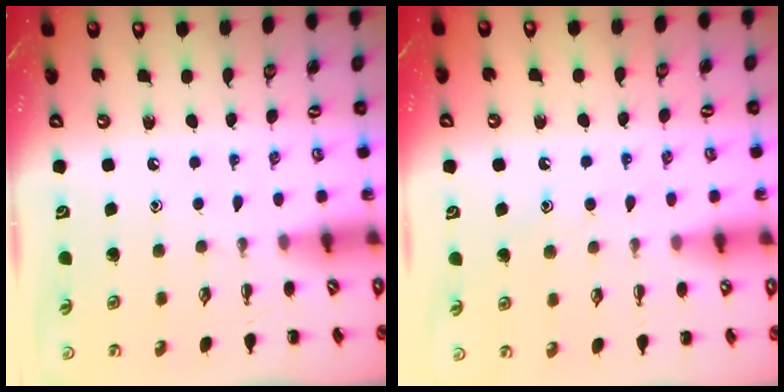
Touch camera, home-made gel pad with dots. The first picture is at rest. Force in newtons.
{"total": 9.1, "press": 9.0, "slide": 1.4}